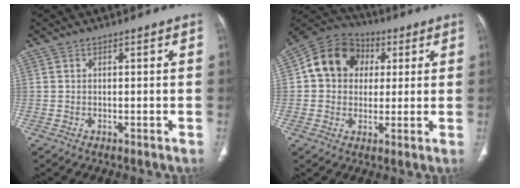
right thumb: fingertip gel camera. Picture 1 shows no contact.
{"total": 12.6, "force": [2.5, 10.6, 6.3], "torque": [-0.088, 0.015, 0.030]}